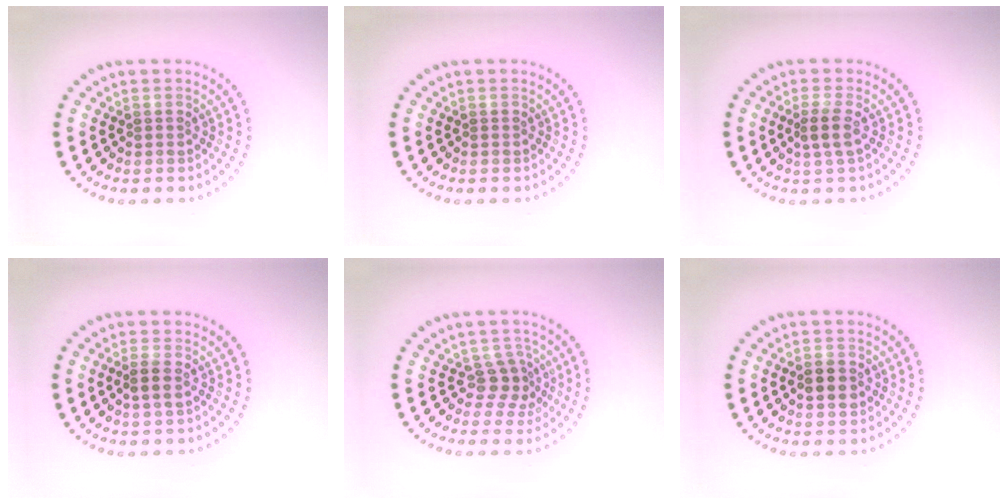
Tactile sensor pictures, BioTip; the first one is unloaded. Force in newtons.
{"total": 0.0}
{"total": 1.8, "press": 1.4, "slide": 1.1}
{"total": 1.4, "press": 1.3, "slide": 0.7}
{"total": 2.3, "press": 1.7, "slide": 1.6}
{"total": 2.6, "press": 2.6, "slide": 0.1}